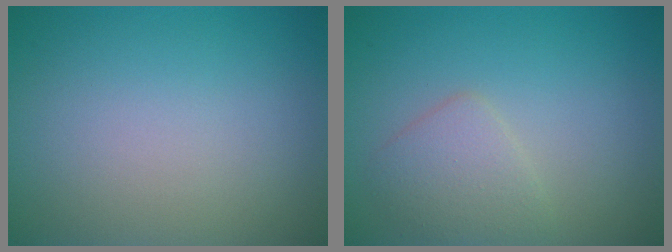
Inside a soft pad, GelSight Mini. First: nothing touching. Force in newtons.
{"total": 2.4, "press": 2.4, "slide": 0.0}